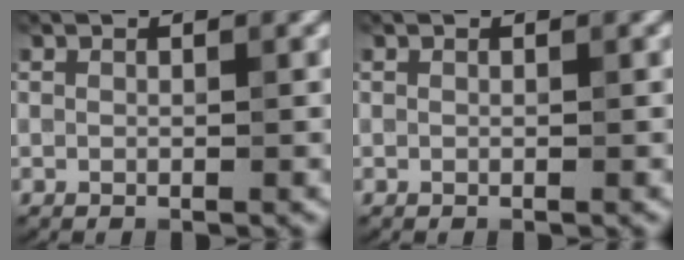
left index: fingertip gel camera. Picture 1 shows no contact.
{"total": 0.0}